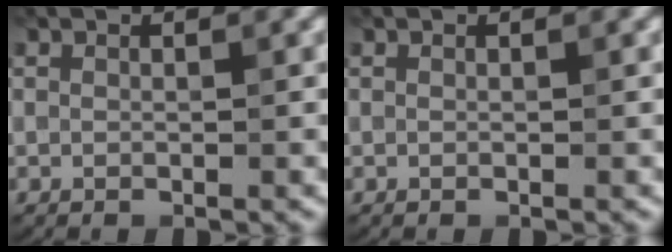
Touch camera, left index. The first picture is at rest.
{"total": 0.0}